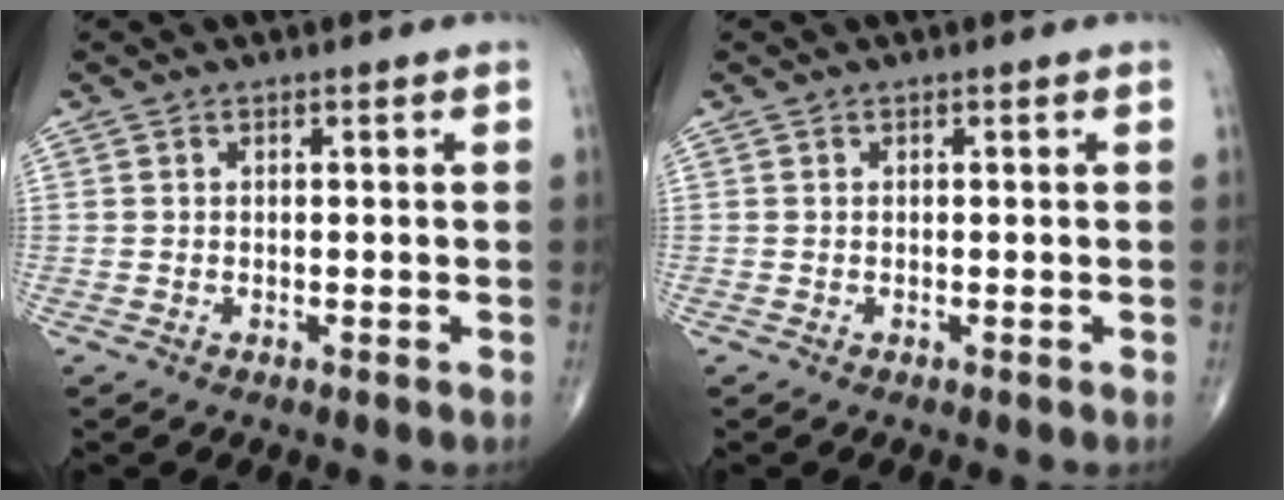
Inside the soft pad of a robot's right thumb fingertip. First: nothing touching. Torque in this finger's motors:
{"motor_torque": [-0.02, 0.02, -0.08, 0.03, 0.00]}